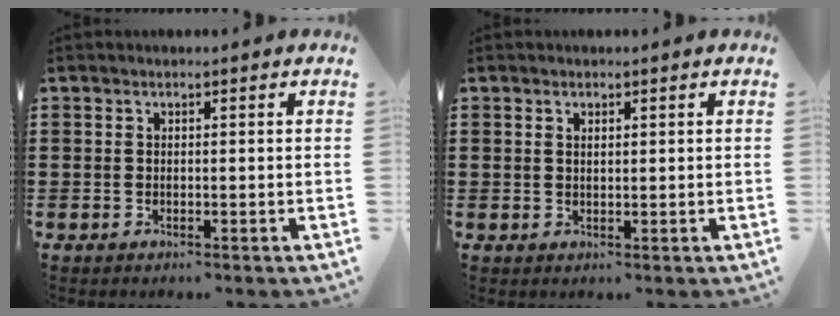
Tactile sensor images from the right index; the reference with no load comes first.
{"total": 0.9, "force": [0.5, 0.4, 0.6], "torque": [-0.013, 0.003, 0.009]}